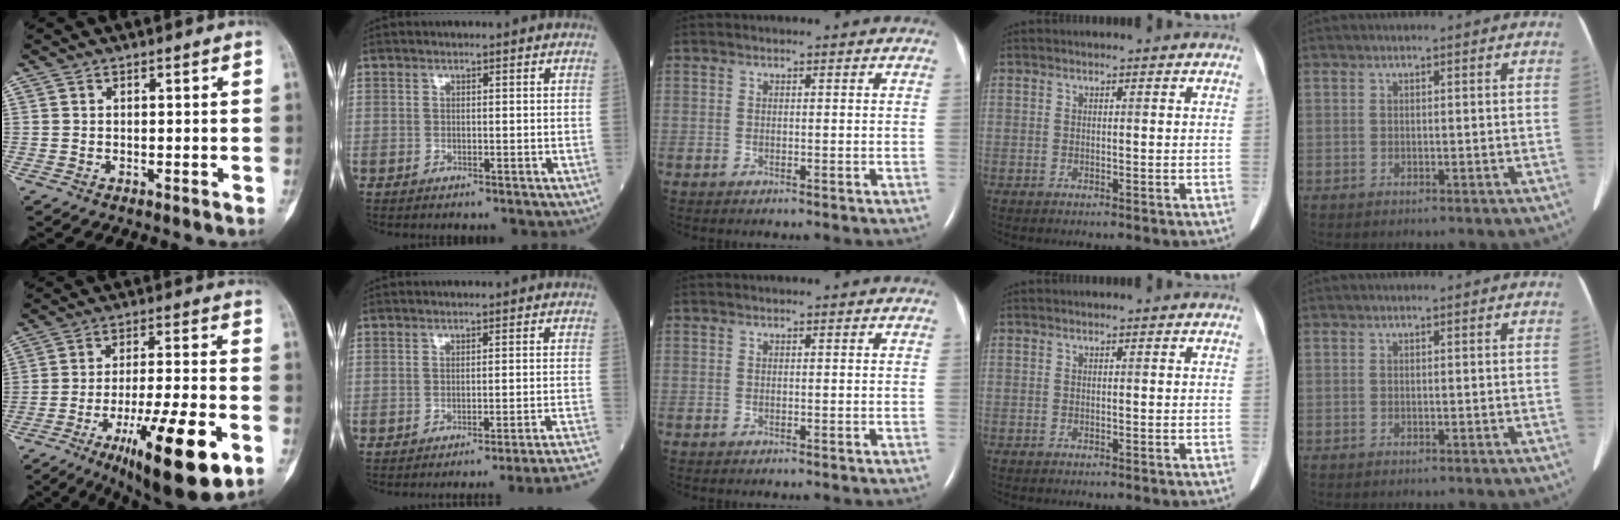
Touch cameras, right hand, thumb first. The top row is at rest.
{"thumb": {"total": 20.6, "force": [-9.1, 4.8, 17.9], "torque": [-0.271, 0.025, -0.138]}, "index": {"total": 15.3, "force": [-14.4, -3.3, 4.1], "torque": [0.009, -0.023, -0.167]}}